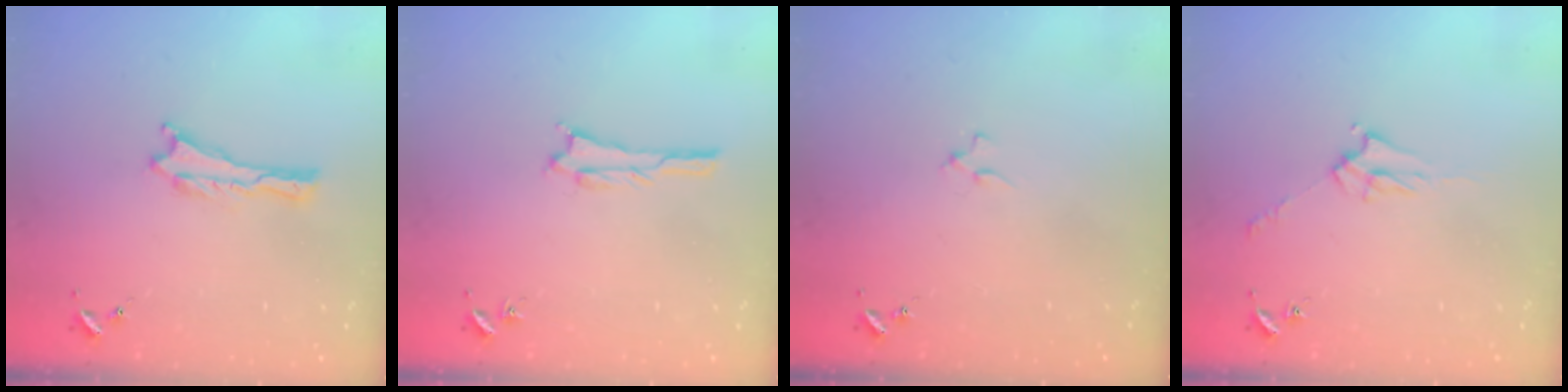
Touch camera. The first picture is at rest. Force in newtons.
{"total": 1.1, "press": 1.1, "slide": 0.1}
{"total": 0.9, "press": 0.9, "slide": 0.2}
{"total": 4.2, "press": 4.2, "slide": 0.6}